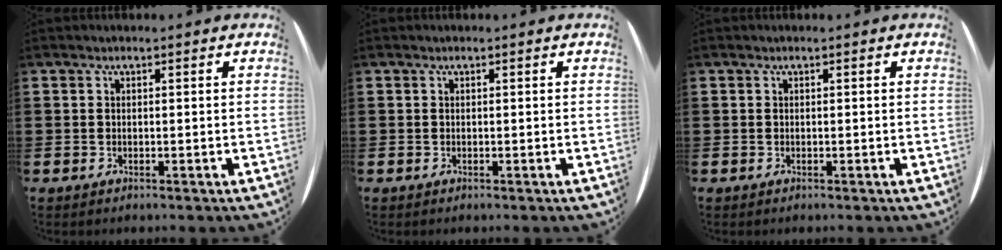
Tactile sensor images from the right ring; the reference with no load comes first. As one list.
[{"total": 0.0}, {"total": 0.0}]